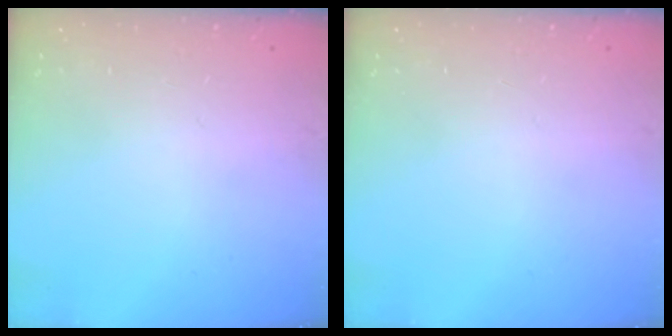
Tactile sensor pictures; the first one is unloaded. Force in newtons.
{"total": 0.0}